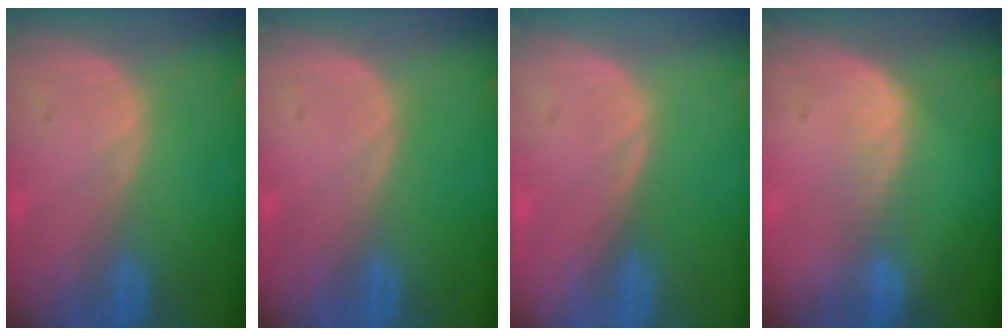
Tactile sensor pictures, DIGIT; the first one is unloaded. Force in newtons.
{"total": 0.0}
{"total": 0.0}
{"total": 2.0, "press": 2.0, "slide": 0.1}